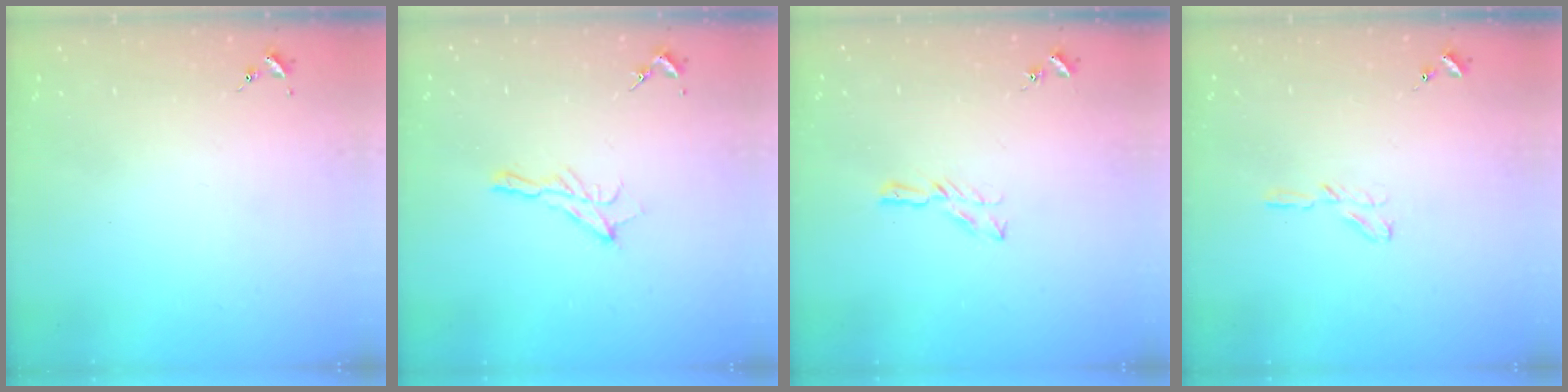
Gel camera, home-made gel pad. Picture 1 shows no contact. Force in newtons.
{"total": 7.3, "press": 7.3, "slide": 0.3}
{"total": 5.2, "press": 5.2, "slide": 0.4}
{"total": 3.7, "press": 3.7, "slide": 0.4}